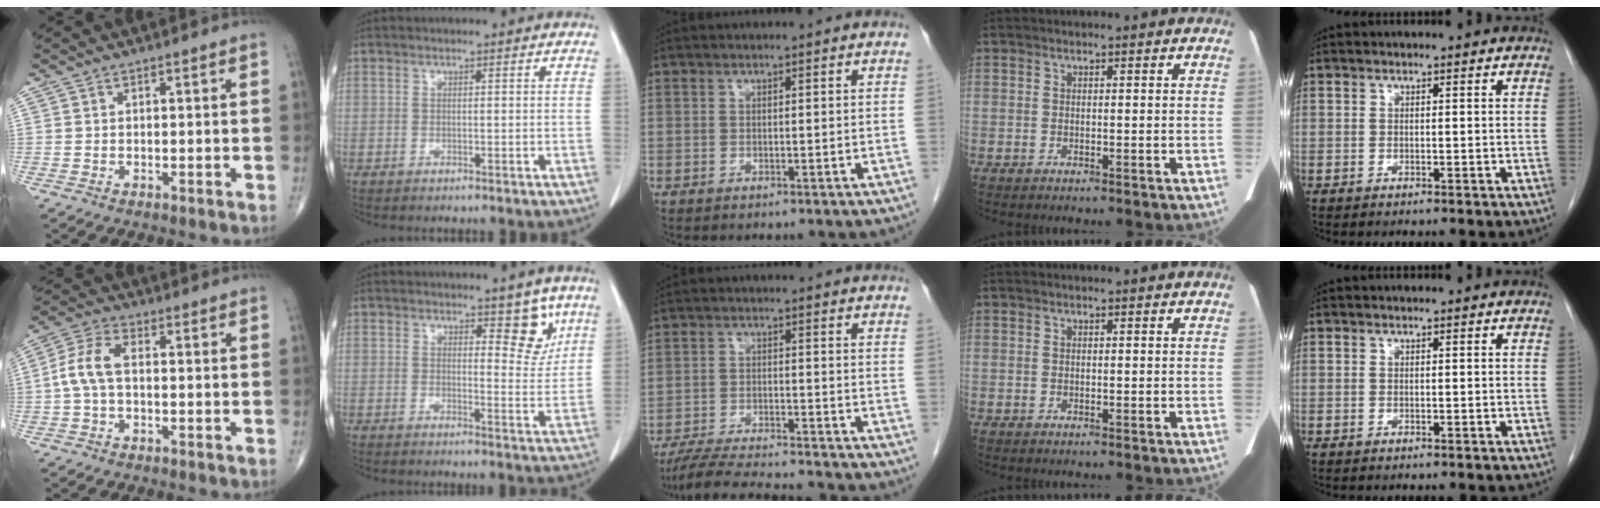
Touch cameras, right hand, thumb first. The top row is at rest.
{"thumb": {"total": 6.8, "force": [-0.2, 3.7, 5.7], "torque": [-0.127, 0.024, -0.010]}, "index": {"total": 5.3, "force": [3.3, 2.2, 3.5], "torque": [-0.028, -0.013, 0.040]}, "middle": {"total": 11.0, "force": [-10.2, -0.1, 4.0], "torque": [-0.064, -0.011, -0.169]}}